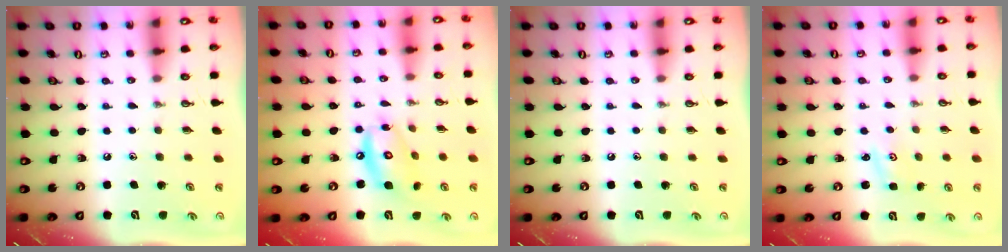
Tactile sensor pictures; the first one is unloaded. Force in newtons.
{"total": 12.1, "press": 12.1, "slide": 1.0}
{"total": 0.0}
{"total": 1.2, "press": 1.2, "slide": 0.2}